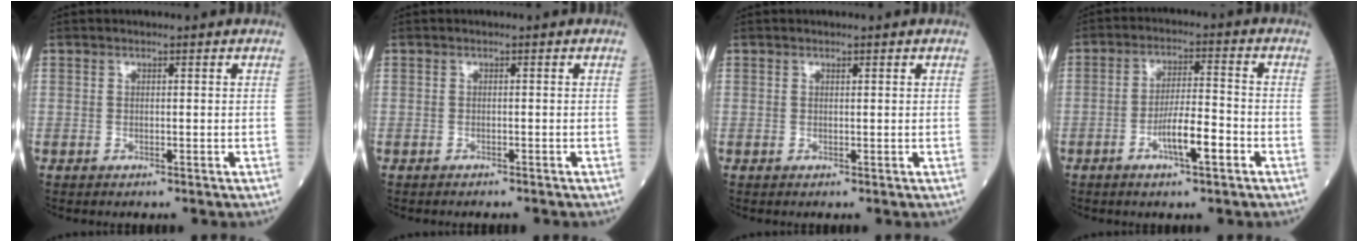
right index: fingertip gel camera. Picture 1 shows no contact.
{"total": 1.6, "force": [-1.5, 0.2, 0.5], "torque": [-0.011, -0.002, -0.018]}
{"total": 0.0}
{"total": 6.6, "force": [-3.0, 1.0, 5.9], "torque": [-0.106, 0.004, -0.052]}